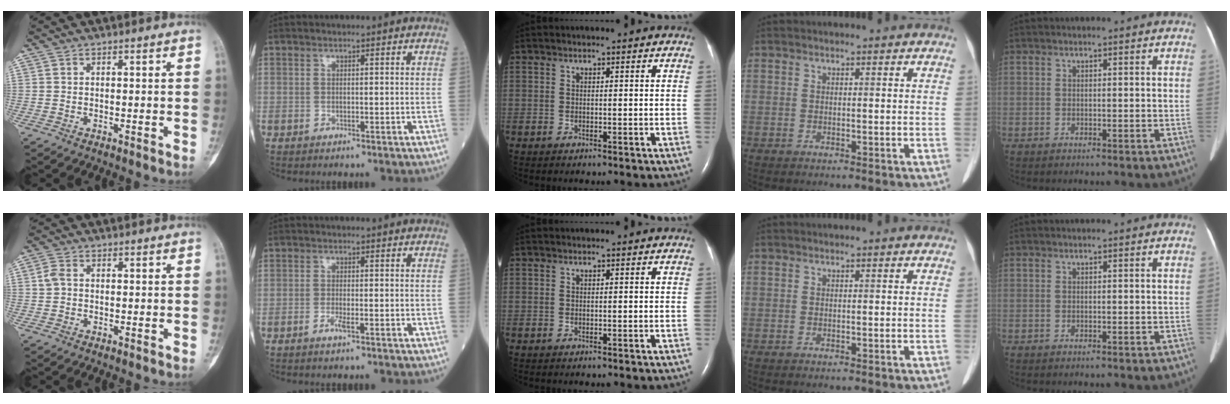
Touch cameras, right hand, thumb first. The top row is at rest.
{"thumb": {"total": 2.5, "force": [0.2, 1.9, 1.7], "torque": [-0.040, 0.007, 0.002]}, "index": {"total": 1.7, "force": [-0.9, 0.1, 1.4], "torque": [-0.031, -0.002, -0.018]}}